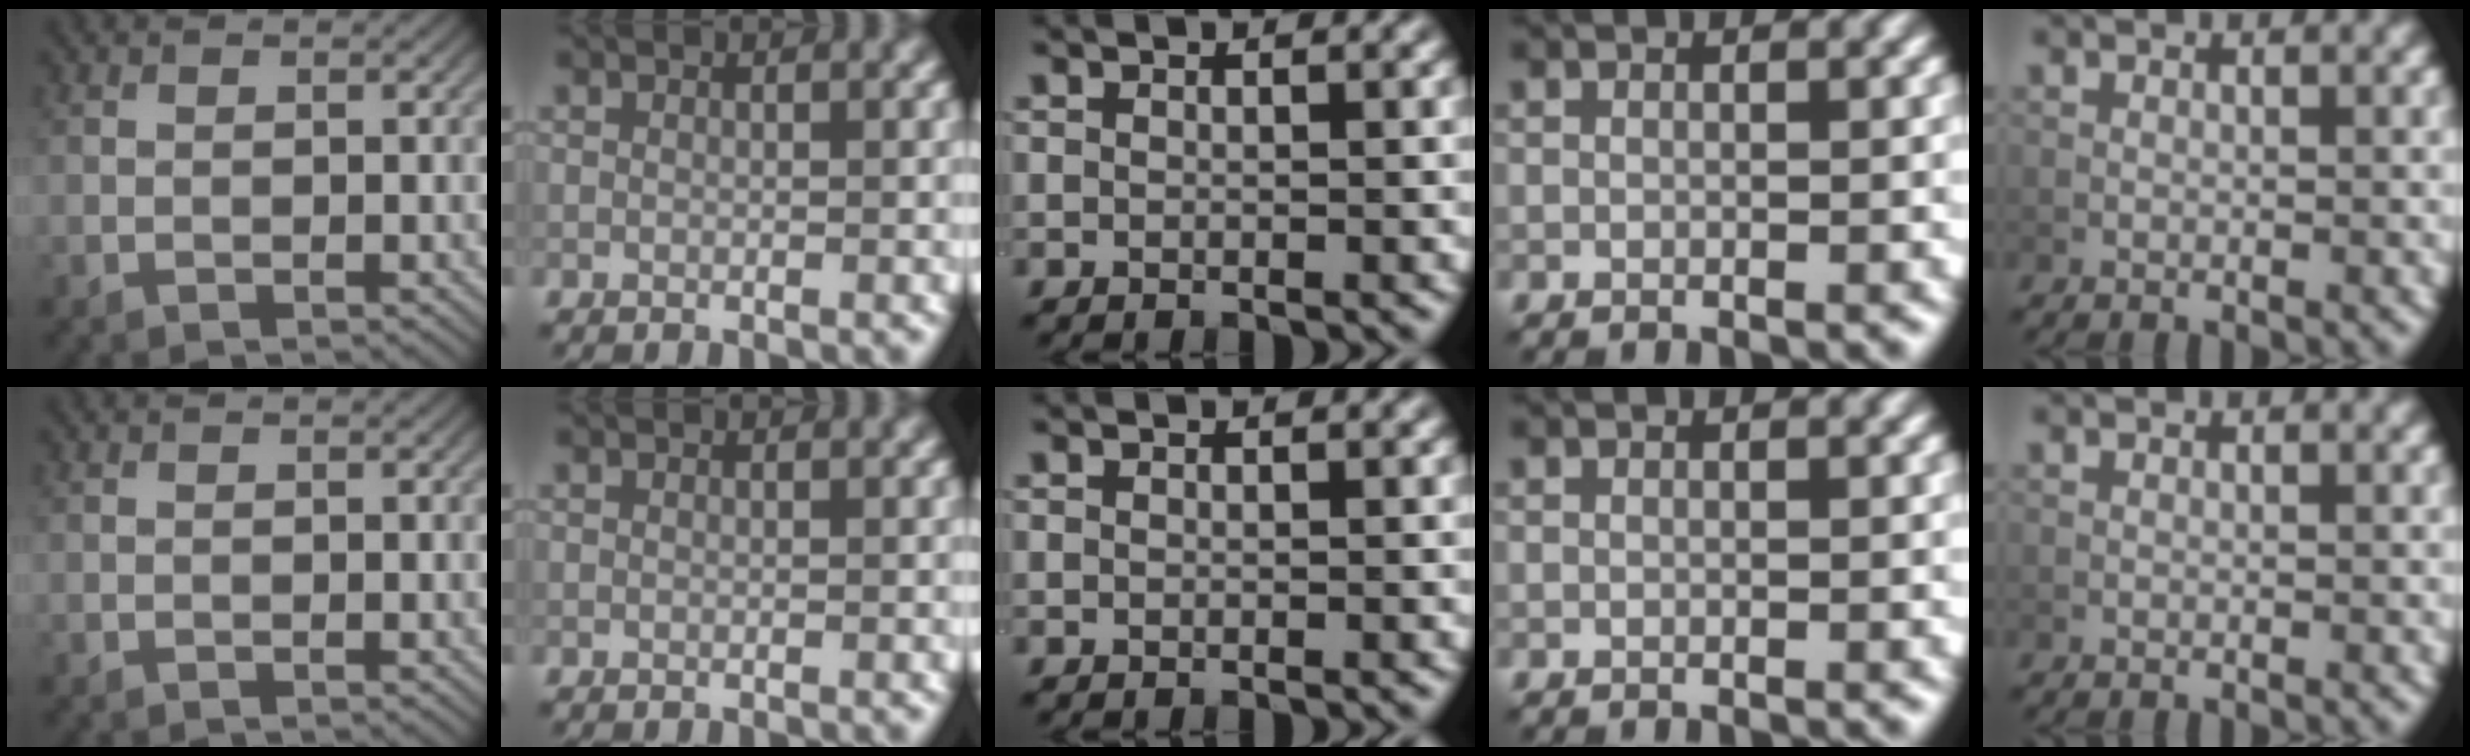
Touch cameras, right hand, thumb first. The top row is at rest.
{}